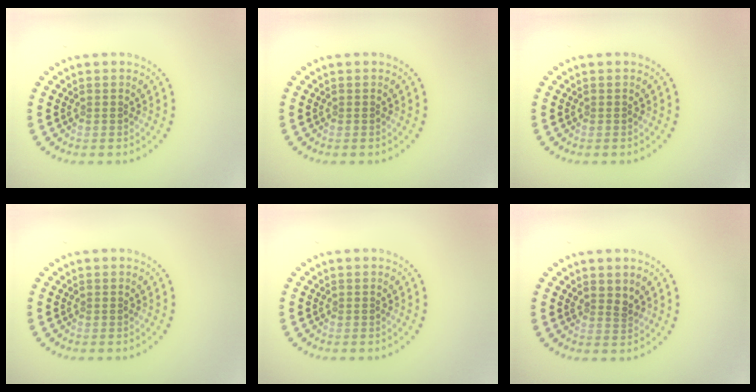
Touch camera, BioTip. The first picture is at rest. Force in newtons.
{"total": 0.0}
{"total": 0.0}
{"total": 0.0}
{"total": 0.0}
{"total": 1.2, "press": 1.0, "slide": 0.7}